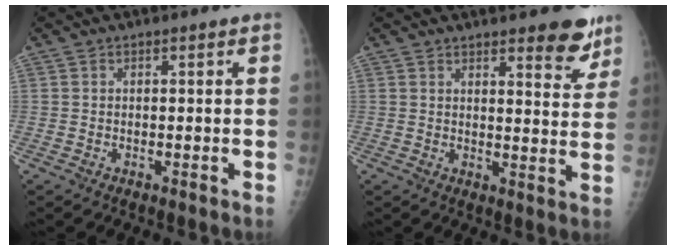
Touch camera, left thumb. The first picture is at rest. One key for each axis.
{"total": 8.0, "fx": 5.7, "fy": 2.3, "fz": 5.1, "tx": -0.035, "ty": -0.035, "tz": 0.072}